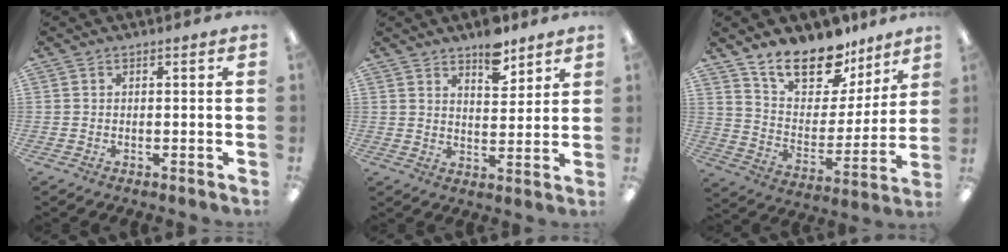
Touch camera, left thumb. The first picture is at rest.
{"total": 7.1, "force": [5.7, 3.1, 3.0], "torque": [-0.026, -0.037, 0.095]}
{"total": 17.4, "force": [13.4, 8.2, 7.4], "torque": [-0.131, -0.093, 0.242]}